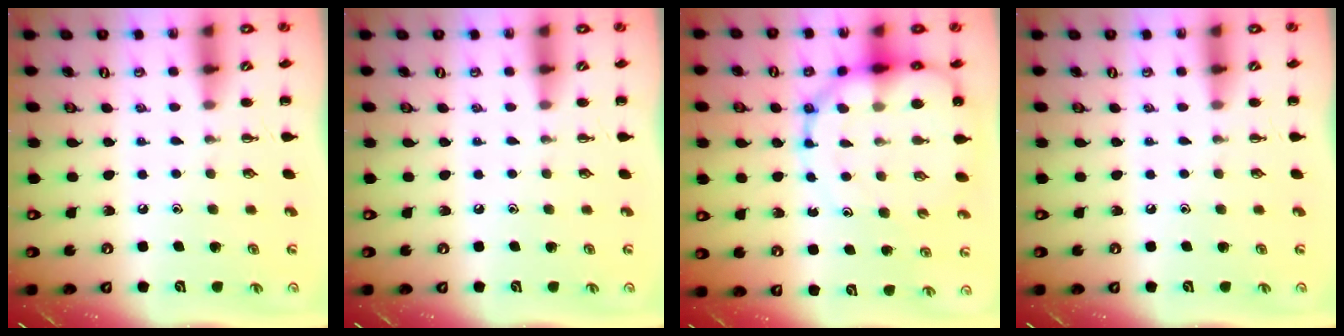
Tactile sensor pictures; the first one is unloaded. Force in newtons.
{"total": 0.0}
{"total": 15.1, "press": 14.6, "slide": 3.9}
{"total": 0.0}